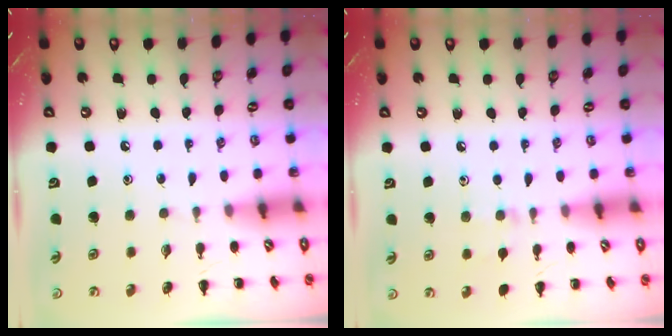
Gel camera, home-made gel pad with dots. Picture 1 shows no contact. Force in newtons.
{"total": 5.5, "press": 5.1, "slide": 2.0}